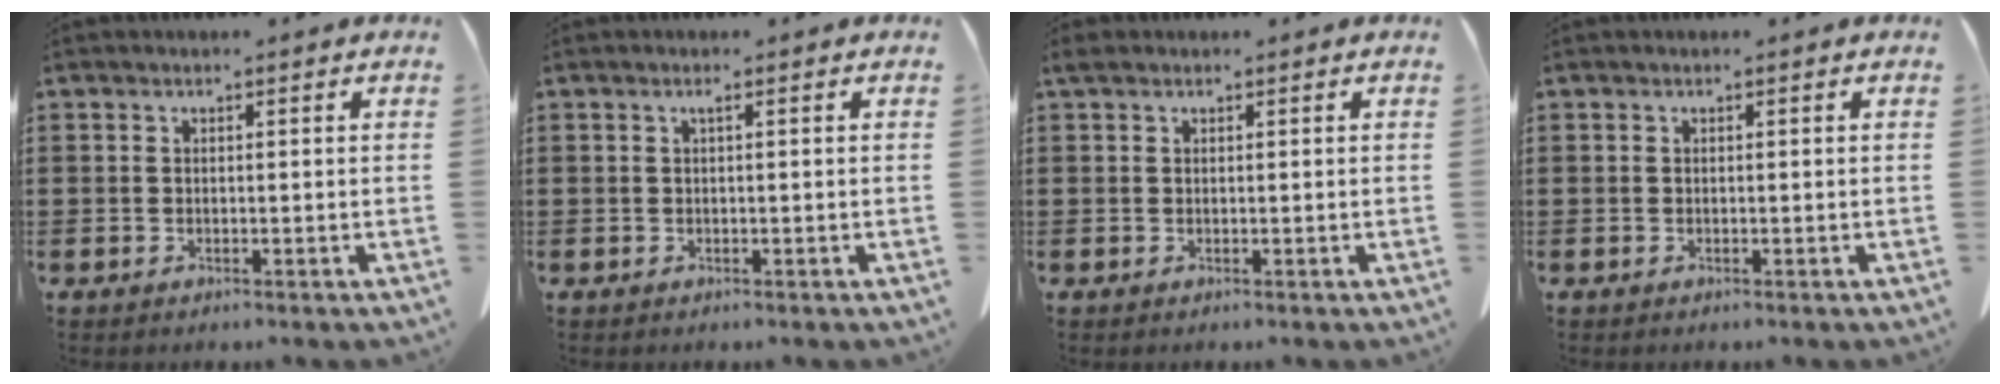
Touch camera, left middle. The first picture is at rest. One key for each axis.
{"total": 0.7, "fx": 0.1, "fy": 0.0, "fz": 0.7, "tx": -0.012, "ty": -0.001, "tz": 0.001}
{"total": 0.7, "fx": 0.4, "fy": 0.4, "fz": 0.4, "tx": -0.010, "ty": 0.005, "tz": 0.007}
{"total": 0.0}